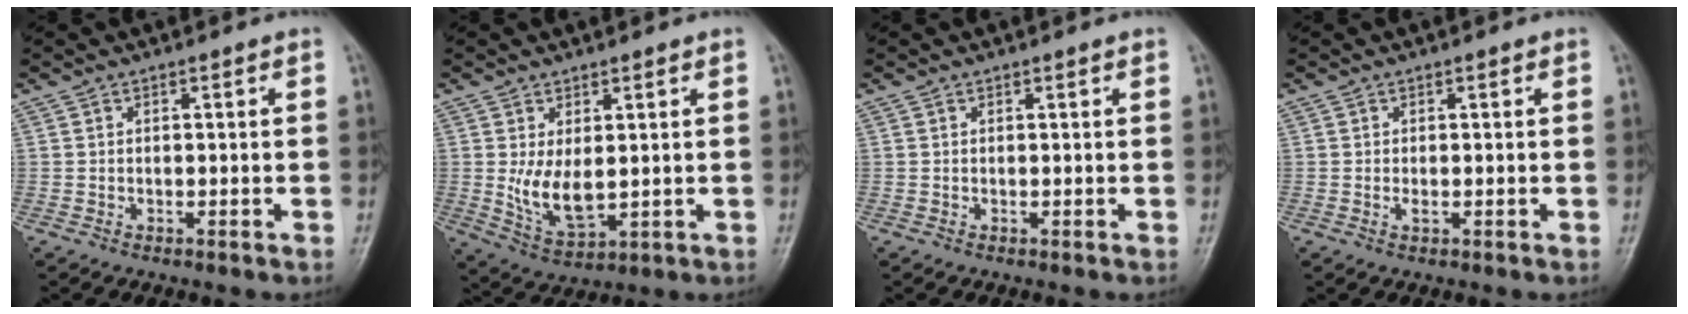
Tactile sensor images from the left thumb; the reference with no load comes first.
{"total": 7.5, "force": [0.9, 3.9, 6.3], "torque": [-0.107, -0.020, 0.031]}
{"total": 0.0}
{"total": 1.1, "force": [0.1, 0.4, 1.0], "torque": [-0.016, -0.002, 0.000]}